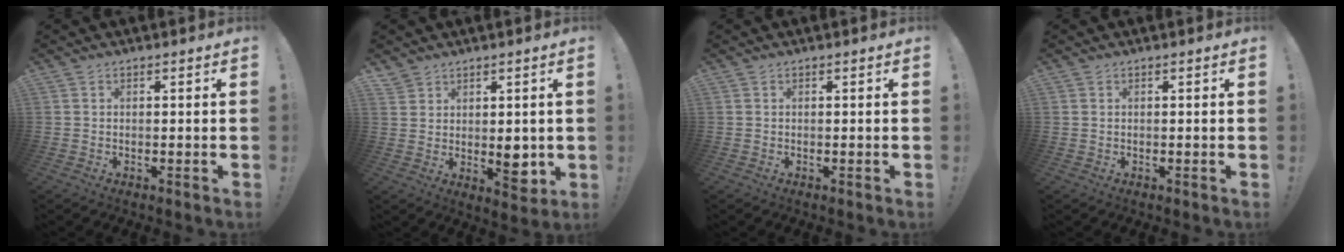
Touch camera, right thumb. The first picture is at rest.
{"total": 6.0, "force": [2.1, 4.4, 3.4], "torque": [-0.038, -0.022, 0.044]}
{"total": 0.0}
{"total": 0.0}